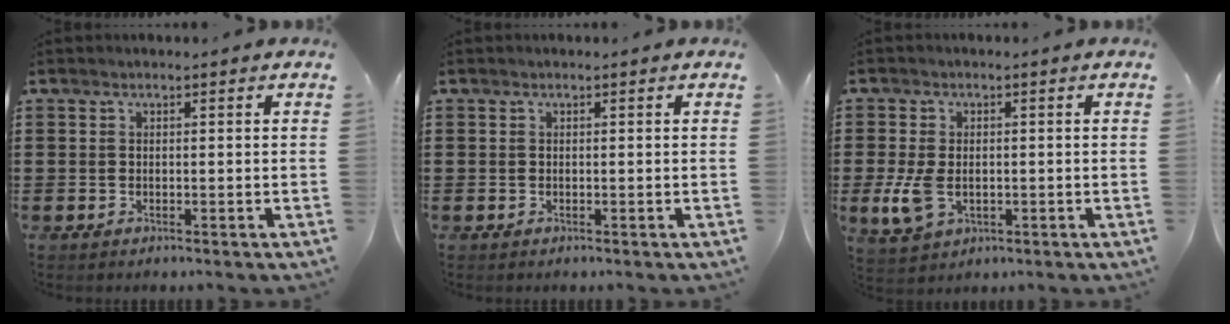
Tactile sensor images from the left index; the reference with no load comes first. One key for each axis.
{"total": 0.0}
{"total": 5.2, "fx": -0.9, "fy": 3.2, "fz": 4.0, "tx": -0.098, "ty": -0.003, "tz": -0.019}